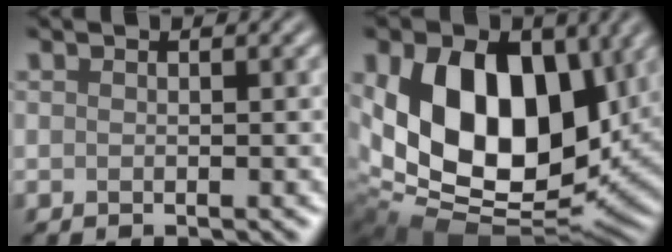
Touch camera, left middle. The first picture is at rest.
{"total": 15.7, "force": [2.6, 10.6, 11.3], "torque": [-0.196, -0.009, 0.041]}